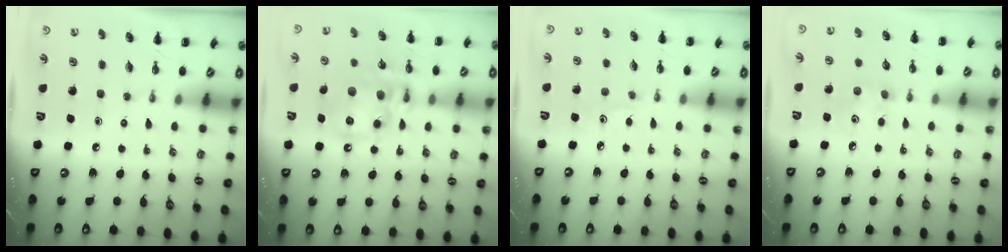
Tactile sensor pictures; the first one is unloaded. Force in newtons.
{"total": 14.3, "press": 14.0, "slide": 3.2}
{"total": 2.2, "press": 2.0, "slide": 0.9}
{"total": 3.3, "press": 3.2, "slide": 0.8}